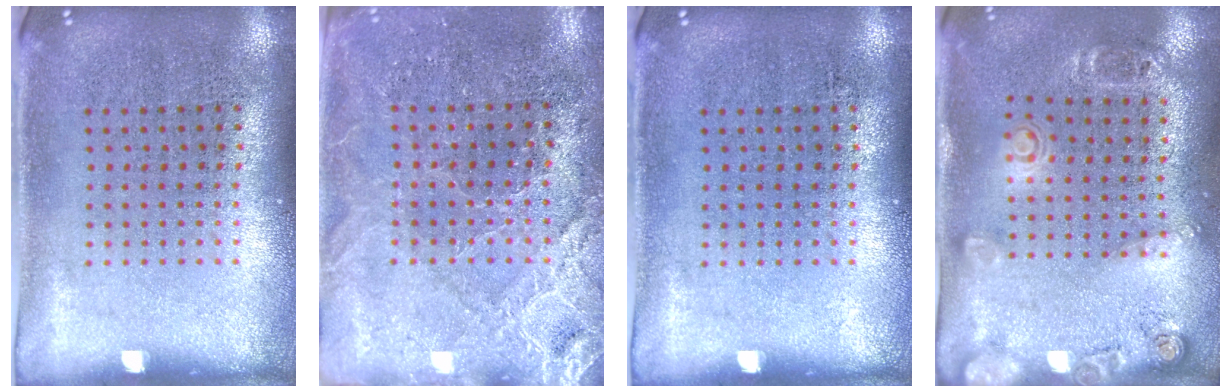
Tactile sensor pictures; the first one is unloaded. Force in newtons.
{"total": 3.0, "press": 2.9, "slide": 0.4}
{"total": 0.0}
{"total": 1.8, "press": 1.2, "slide": 1.4}